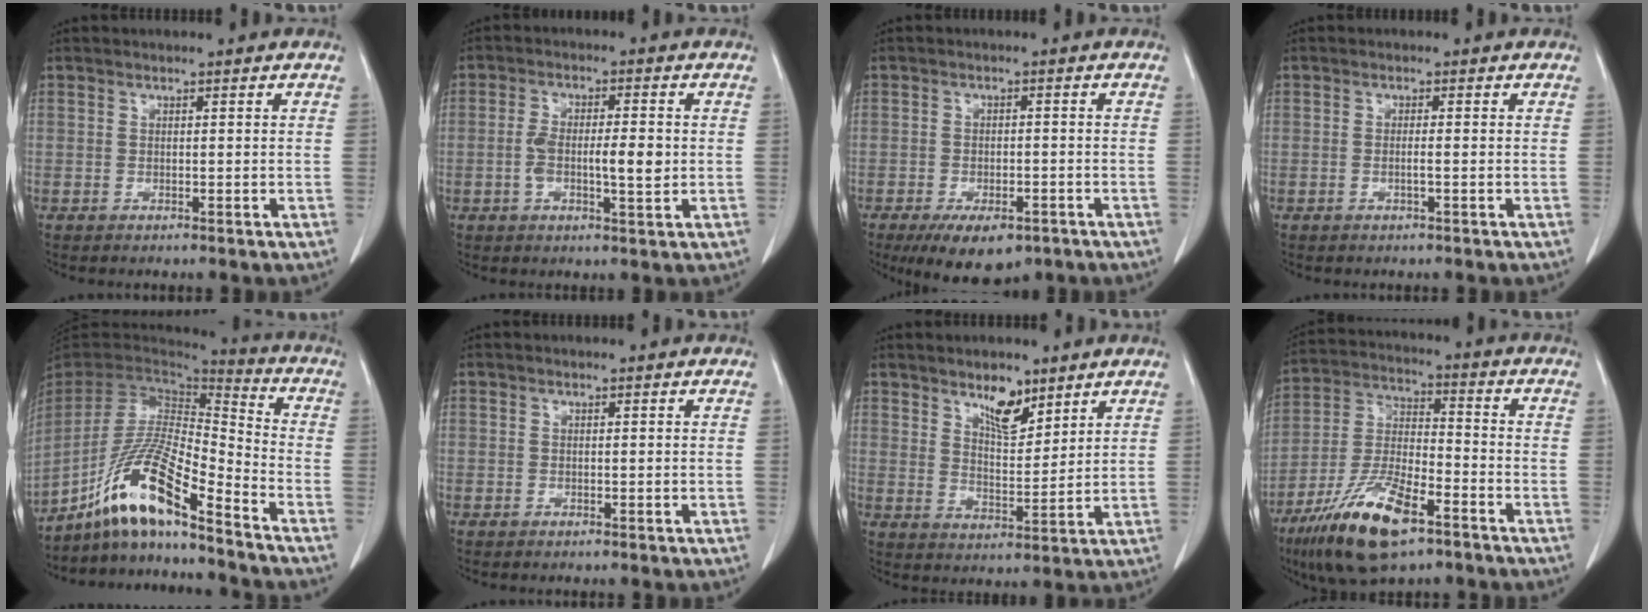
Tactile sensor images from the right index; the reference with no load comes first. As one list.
[{"total": 6.6, "force": [-0.5, 1.7, 6.4], "torque": [-0.112, 0.007, -0.007]}, {"total": 9.1, "force": [-6.1, 3.8, 5.6], "torque": [-0.083, -0.008, -0.089]}, {"total": 1.1, "force": [-0.2, -0.1, 1.0], "torque": [-0.018, 0.000, -0.003]}, {"total": 14.4, "force": [-10.1, 0.9, 10.2], "torque": [-0.202, -0.001, -0.190]}, {"total": 0.0}, {"total": 6.1, "force": [4.4, 2.2, 3.6], "torque": [-0.064, -0.006, 0.080]}, {"total": 15.1, "force": [-9.0, 4.3, 11.4], "torque": [-0.231, -0.017, -0.161]}]